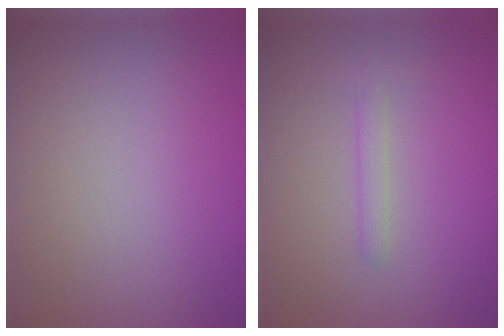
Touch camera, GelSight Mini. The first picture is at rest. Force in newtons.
{"total": 1.2, "press": 1.2, "slide": 0.1}